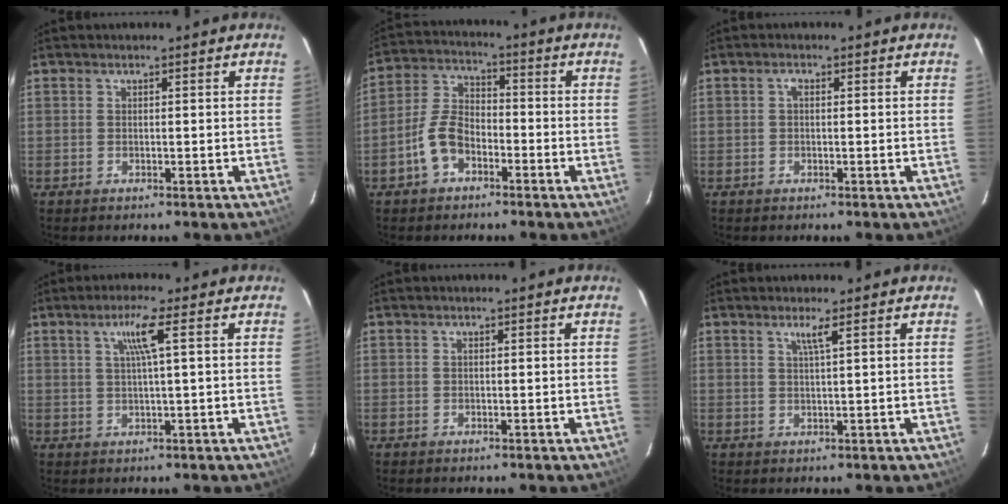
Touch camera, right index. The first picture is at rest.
{"total": 7.8, "force": [-3.9, 4.8, 4.7], "torque": [-0.104, 0.020, -0.075]}
{"total": 1.0, "force": [0.1, 0.5, 0.8], "torque": [-0.015, 0.006, -0.001]}
{"total": 4.5, "force": [1.5, -0.6, 4.2], "torque": [-0.075, 0.004, 0.029]}
{"total": 0.0}
{"total": 1.9, "force": [1.0, -0.6, 1.5], "torque": [-0.028, -0.003, 0.020]}